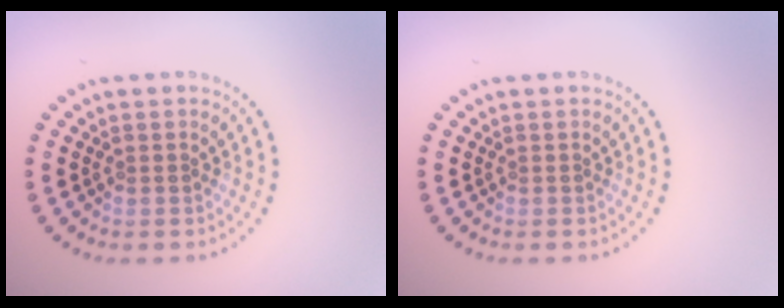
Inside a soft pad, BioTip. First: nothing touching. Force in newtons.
{"total": 0.0}